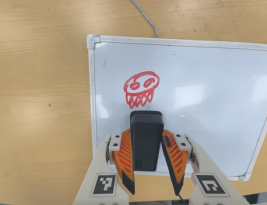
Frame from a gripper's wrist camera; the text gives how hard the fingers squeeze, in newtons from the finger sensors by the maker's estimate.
{"total": 6.3, "left": 5.0, "right": 7.6}